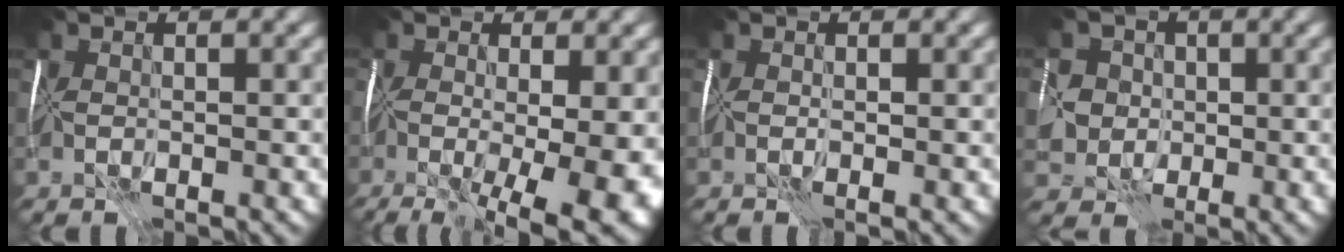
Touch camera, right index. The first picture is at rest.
{"total": 12.8, "force": [-2.9, 4.7, 11.5], "torque": [-0.164, -0.036, -0.013]}
{"total": 1.0, "force": [0.0, 0.1, 1.0], "torque": [-0.012, 0.000, -0.002]}
{"total": 2.2, "force": [0.3, 2.2, -0.2], "torque": [0.026, 0.011, 0.002]}